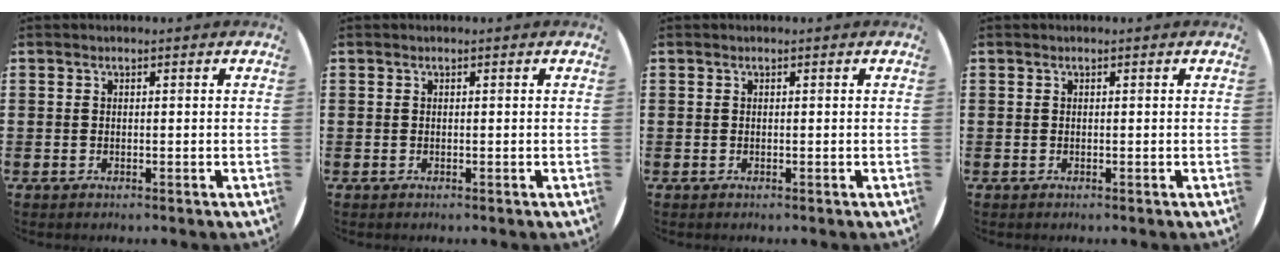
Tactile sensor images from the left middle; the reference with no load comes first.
{"total": 0.0}
{"total": 0.0}
{"total": 0.0}